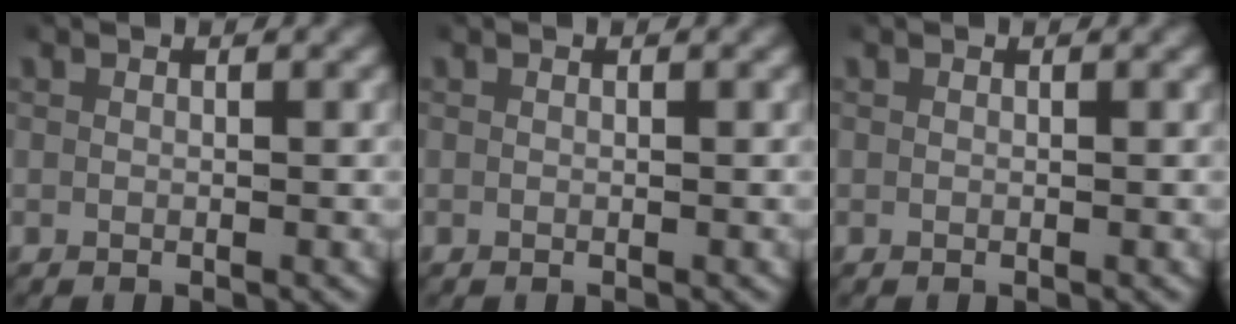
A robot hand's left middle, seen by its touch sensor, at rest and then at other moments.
{"total": 0.0}
{"total": 0.0}